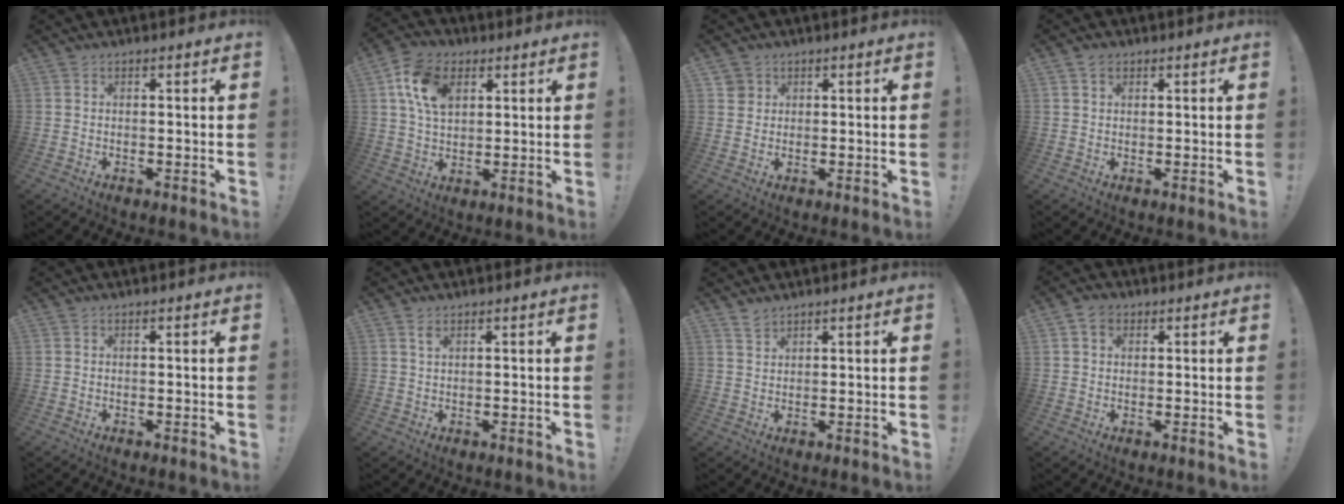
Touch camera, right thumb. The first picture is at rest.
{"total": 13.1, "force": [5.1, 8.7, 8.3], "torque": [-0.147, 0.004, 0.099]}
{"total": 2.8, "force": [1.5, 2.4, -0.1], "torque": [0.003, 0.000, 0.027]}
{"total": 1.8, "force": [1.1, 1.2, 0.8], "torque": [-0.015, 0.001, 0.021]}
{"total": 0.0}
{"total": 2.1, "force": [1.2, 0.8, 1.5], "torque": [-0.028, -0.001, 0.022]}
{"total": 2.6, "force": [2.3, 0.8, 0.8], "torque": [-0.010, -0.017, 0.043]}
{"total": 3.8, "force": [1.4, 2.8, 2.1], "torque": [-0.035, 0.002, 0.026]}